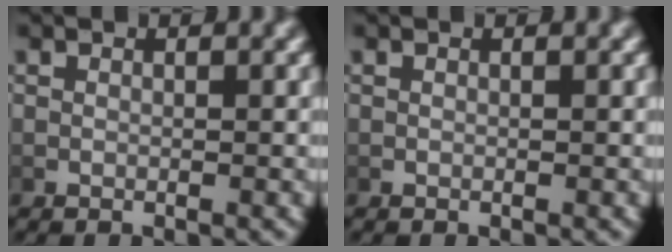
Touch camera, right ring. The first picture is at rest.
{"total": 0.0}